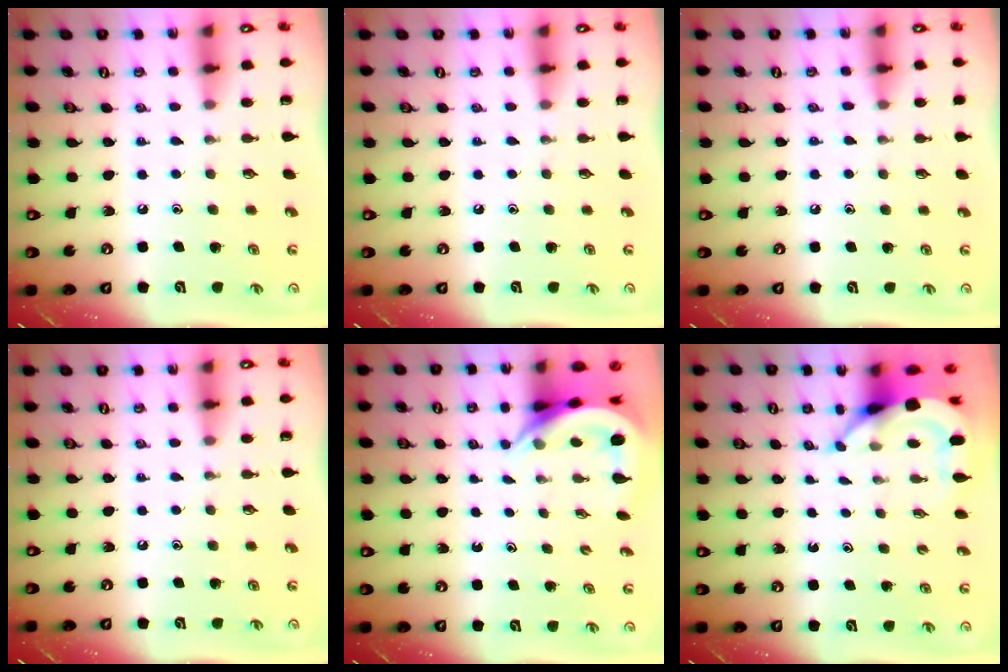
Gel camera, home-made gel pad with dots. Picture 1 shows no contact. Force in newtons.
{"total": 0.0}
{"total": 5.4, "press": 5.3, "slide": 0.8}
{"total": 0.0}
{"total": 5.2, "press": 5.2, "slide": 0.5}
{"total": 5.3, "press": 5.2, "slide": 0.5}